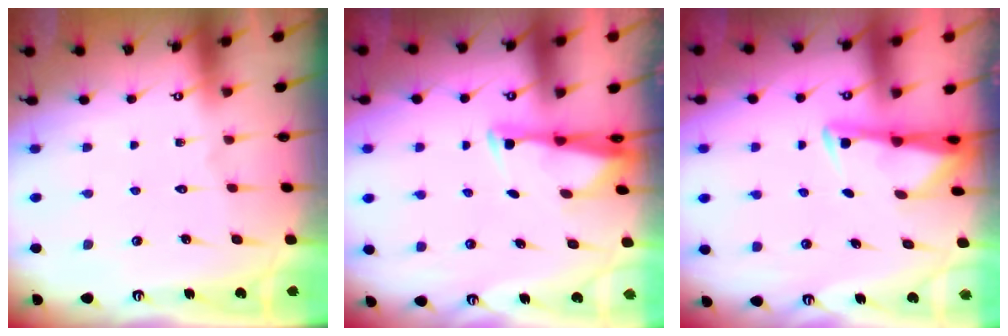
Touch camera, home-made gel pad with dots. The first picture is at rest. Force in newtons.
{"total": 2.9, "press": 2.8, "slide": 0.8}
{"total": 3.4, "press": 3.3, "slide": 0.5}